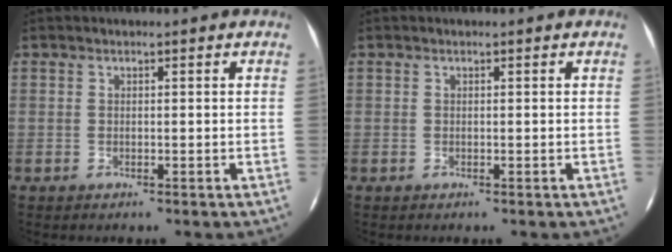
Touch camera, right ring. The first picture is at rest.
{"total": 0.0}